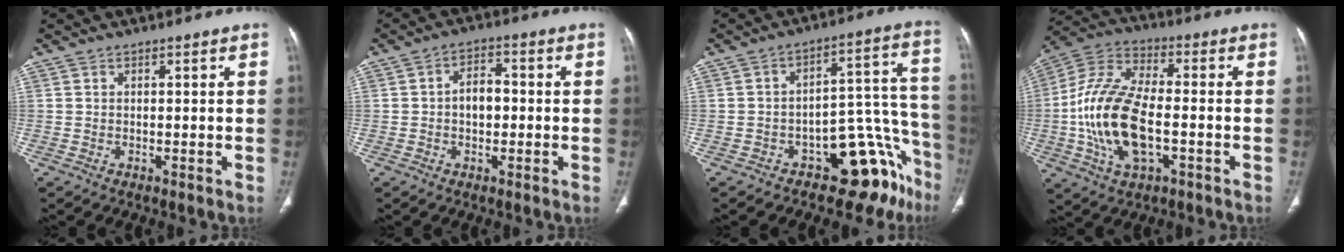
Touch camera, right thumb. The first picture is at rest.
{"total": 4.9, "force": [-0.3, 3.2, 3.7], "torque": [-0.050, 0.017, -0.013]}
{"total": 15.4, "force": [-9.9, 7.5, 9.0], "torque": [-0.037, 0.129, -0.140]}
{"total": 17.8, "force": [-3.2, 8.8, 15.2], "torque": [-0.311, 0.023, -0.059]}